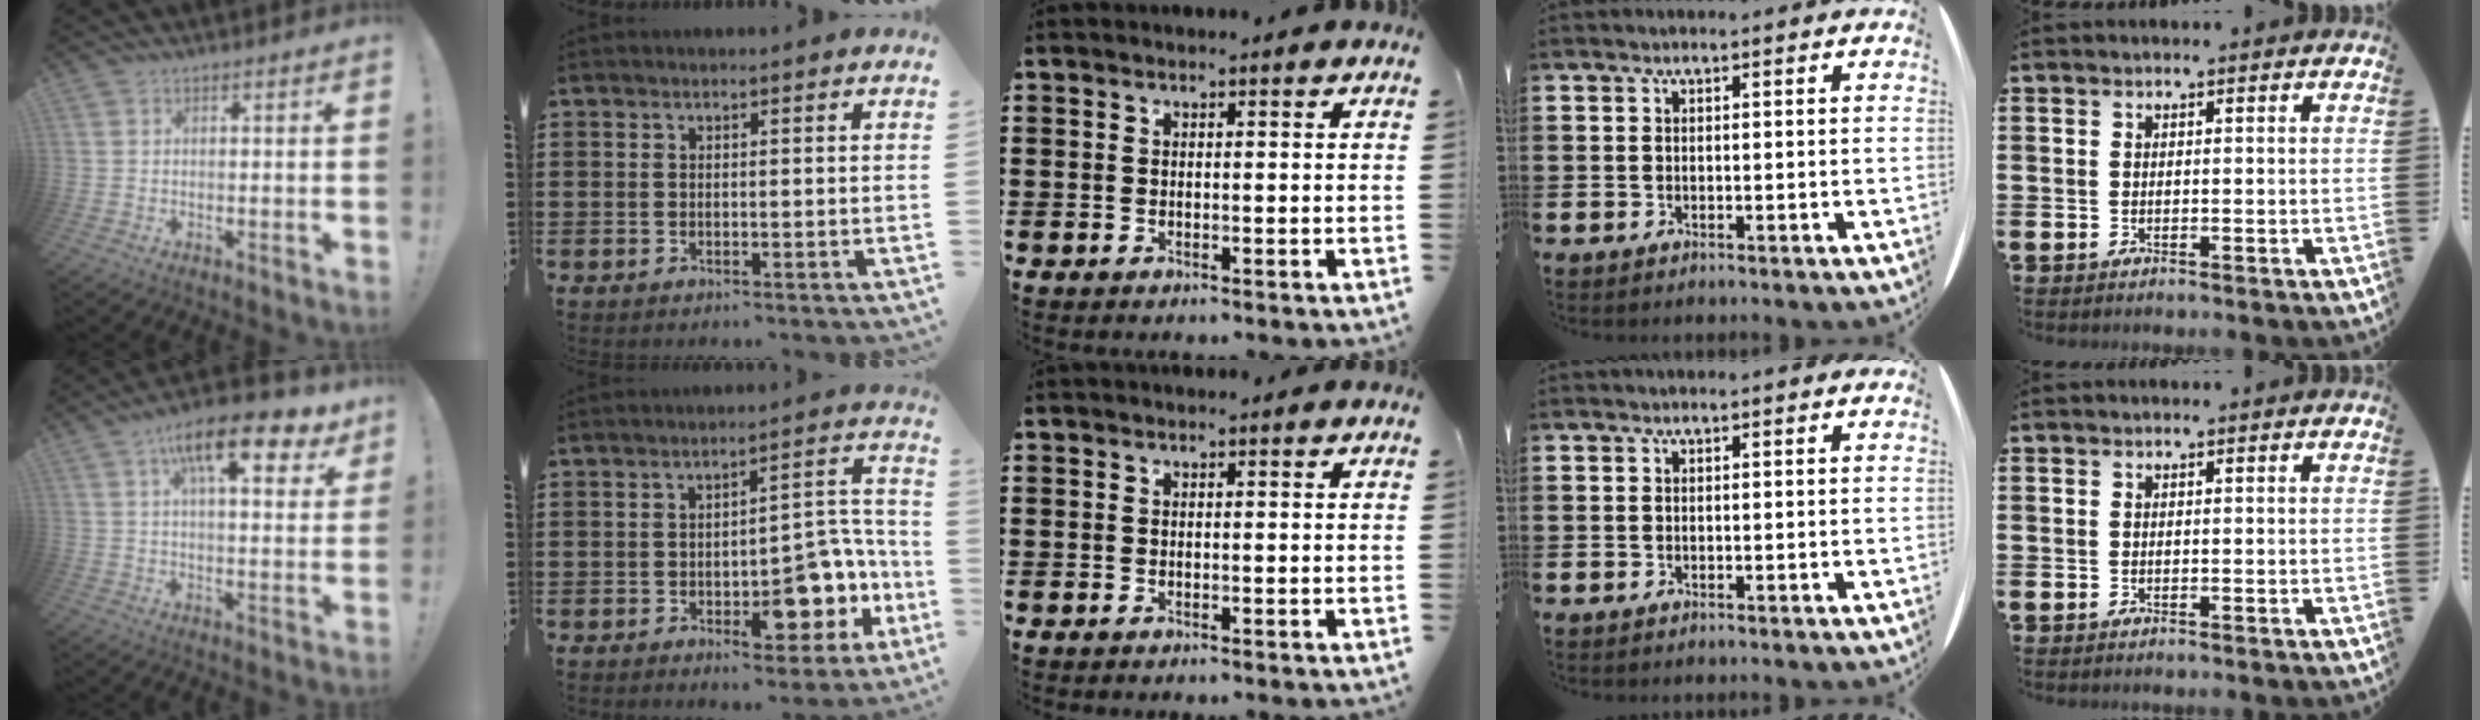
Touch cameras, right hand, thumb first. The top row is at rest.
{"thumb": {"total": 16.6, "force": [8.0, 5.8, 13.4], "torque": [-0.194, -0.036, 0.124]}, "index": {"total": 9.7, "force": [-3.7, 4.4, 7.8], "torque": [-0.091, -0.005, -0.061]}}